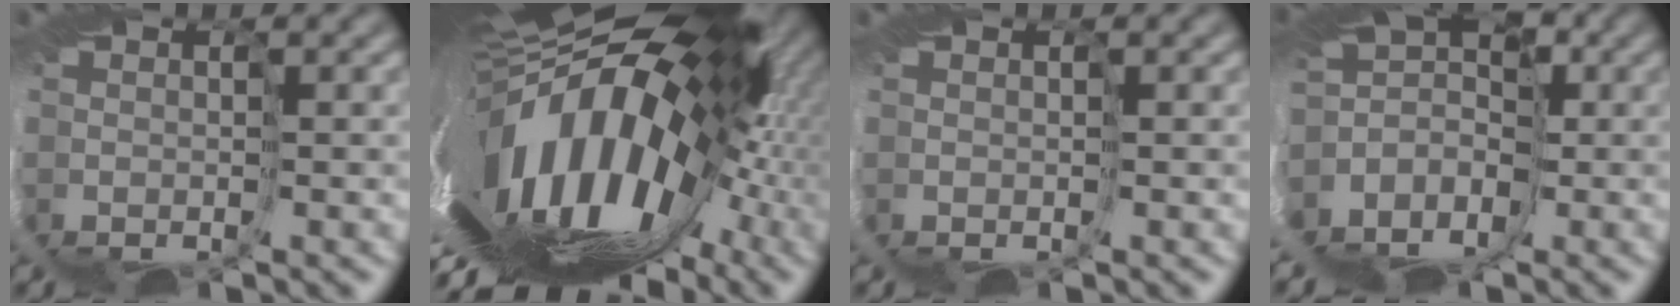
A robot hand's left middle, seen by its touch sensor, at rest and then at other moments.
{"total": 14.0, "force": [0.8, 6.2, 12.5], "torque": [-0.182, -0.020, -0.008]}
{"total": 0.0}
{"total": 3.3, "force": [0.3, 1.6, 2.8], "torque": [-0.050, 0.000, 0.007]}